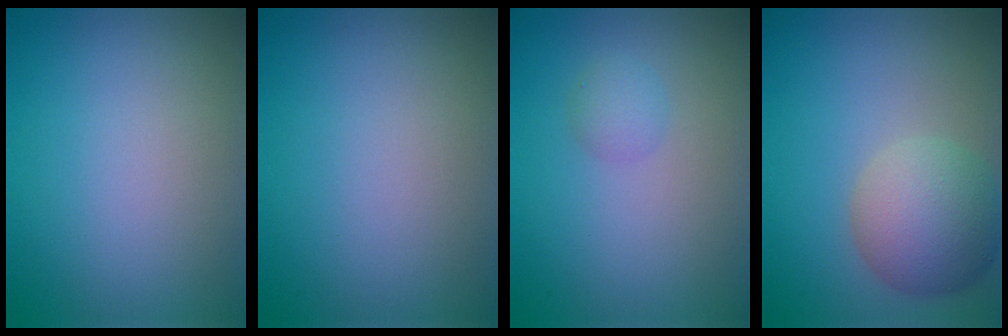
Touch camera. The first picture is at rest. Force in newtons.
{"total": 0.0}
{"total": 1.3, "press": 1.3, "slide": 0.1}
{"total": 5.9, "press": 5.8, "slide": 0.5}